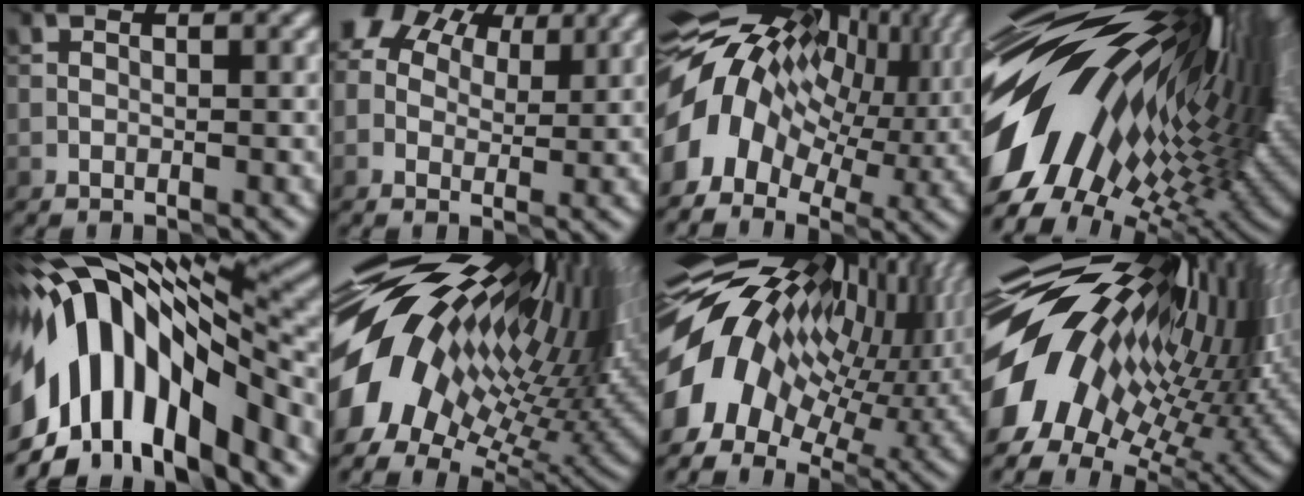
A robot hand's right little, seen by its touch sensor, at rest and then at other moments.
{"total": 7.4, "force": [2.9, 5.0, 4.6], "torque": [-0.084, 0.031, 0.040]}
{"total": 13.4, "force": [0.4, 9.2, 9.7], "torque": [-0.200, 0.007, 0.004]}
{"total": 18.2, "force": [3.1, 7.3, 16.4], "torque": [-0.296, -0.027, 0.060]}
{"total": 14.0, "force": [-2.8, 7.5, 11.4], "torque": [-0.198, 0.020, -0.047]}
{"total": 17.7, "force": [5.4, 7.3, 15.3], "torque": [-0.258, -0.022, 0.102]}
{"total": 13.6, "force": [2.6, 8.1, 10.6], "torque": [-0.207, 0.016, 0.049]}
{"total": 16.0, "force": [3.1, 8.0, 13.6], "torque": [-0.252, 0.007, 0.045]}